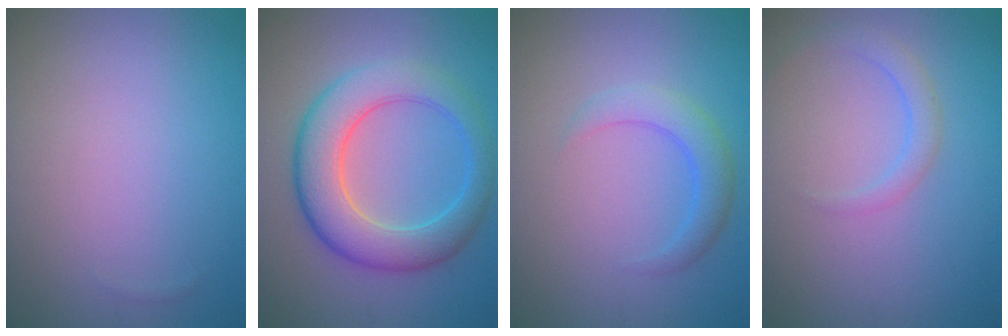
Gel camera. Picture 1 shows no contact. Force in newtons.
{"total": 7.3, "press": 7.3, "slide": 0.3}
{"total": 2.8, "press": 2.8, "slide": 0.2}
{"total": 1.8, "press": 1.8, "slide": 0.0}